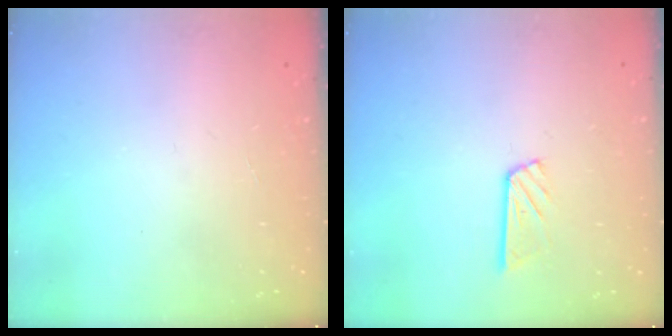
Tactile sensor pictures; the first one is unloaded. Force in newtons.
{"total": 6.5, "press": 6.5, "slide": 0.2}